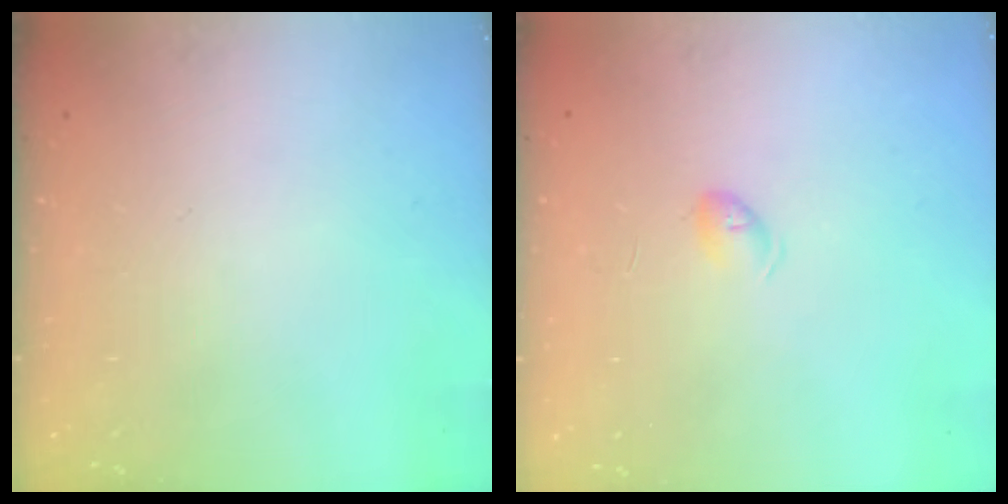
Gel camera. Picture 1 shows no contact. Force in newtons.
{"total": 4.0, "press": 4.0, "slide": 0.6}